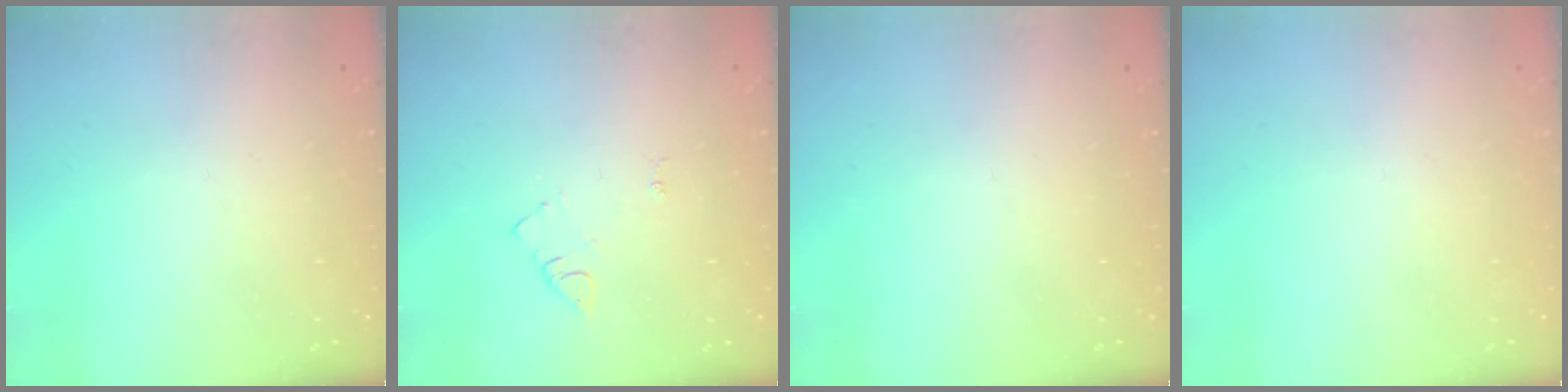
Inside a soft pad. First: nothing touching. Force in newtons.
{"total": 3.8, "press": 3.8, "slide": 0.4}
{"total": 0.0}
{"total": 1.8, "press": 1.7, "slide": 0.1}